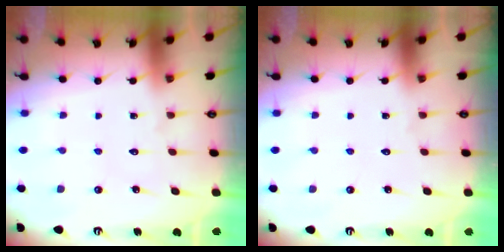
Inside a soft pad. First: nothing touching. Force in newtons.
{"total": 0.0}